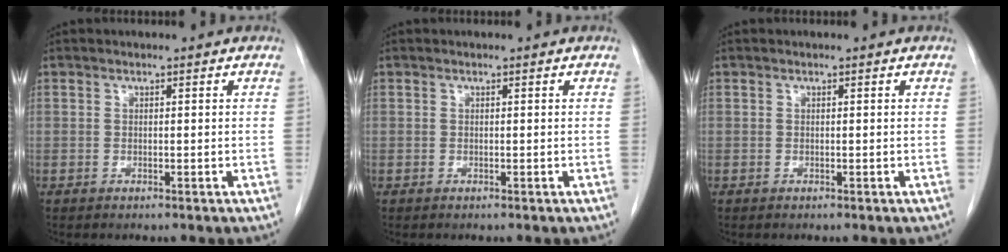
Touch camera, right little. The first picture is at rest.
{"total": 0.0}
{"total": 0.0}